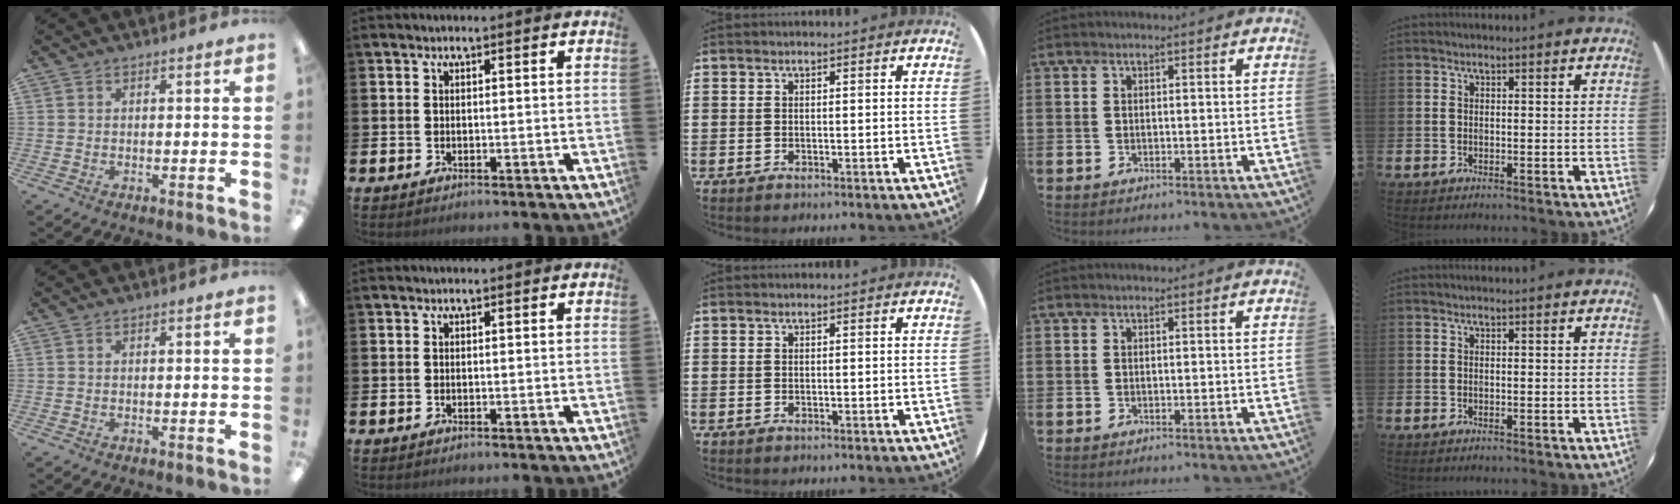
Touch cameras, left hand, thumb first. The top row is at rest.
{}